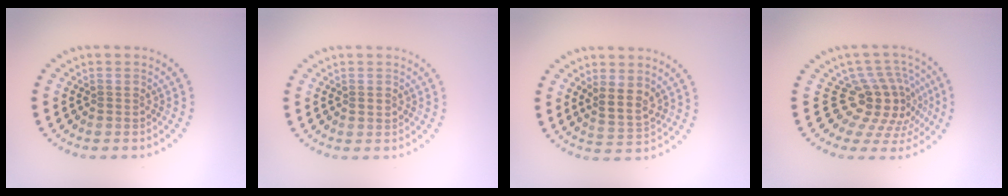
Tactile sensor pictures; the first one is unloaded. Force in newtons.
{"total": 1.0, "press": 1.0, "slide": 0.1}
{"total": 2.5, "press": 2.2, "slide": 1.1}
{"total": 5.2, "press": 3.7, "slide": 3.6}